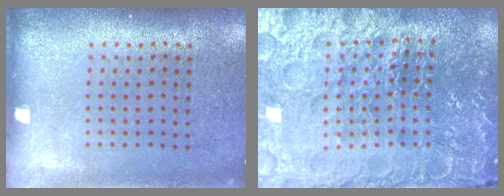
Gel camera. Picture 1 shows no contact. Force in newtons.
{"total": 5.1, "press": 4.9, "slide": 1.6}